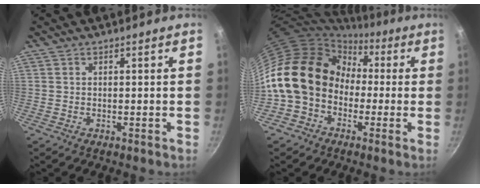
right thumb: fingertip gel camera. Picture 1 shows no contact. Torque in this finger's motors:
{"motor_torque": [0.19, 2.10, 1.45, -1.32, 0.27]}